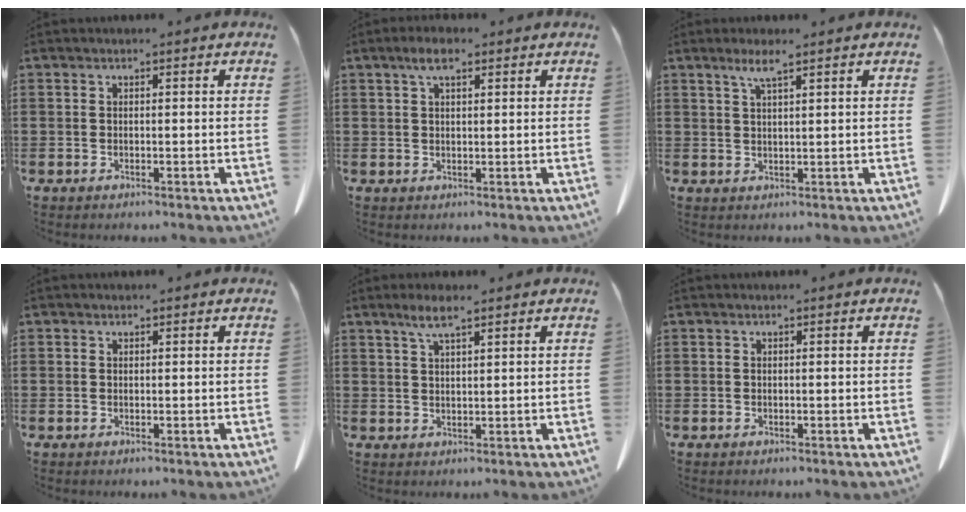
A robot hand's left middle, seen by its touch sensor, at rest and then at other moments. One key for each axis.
{"total": 3.5, "fx": 1.9, "fy": 1.1, "fz": 2.7, "tx": -0.057, "ty": 0.007, "tz": 0.033}
{"total": 3.0, "fx": 2.1, "fy": 0.2, "fz": 2.2, "tx": -0.048, "ty": 0.002, "tz": 0.036}
{"total": 0.0}
{"total": 3.4, "fx": 2.3, "fy": 0.5, "fz": 2.5, "tx": -0.054, "ty": 0.004, "tz": 0.040}
{"total": 0.0}